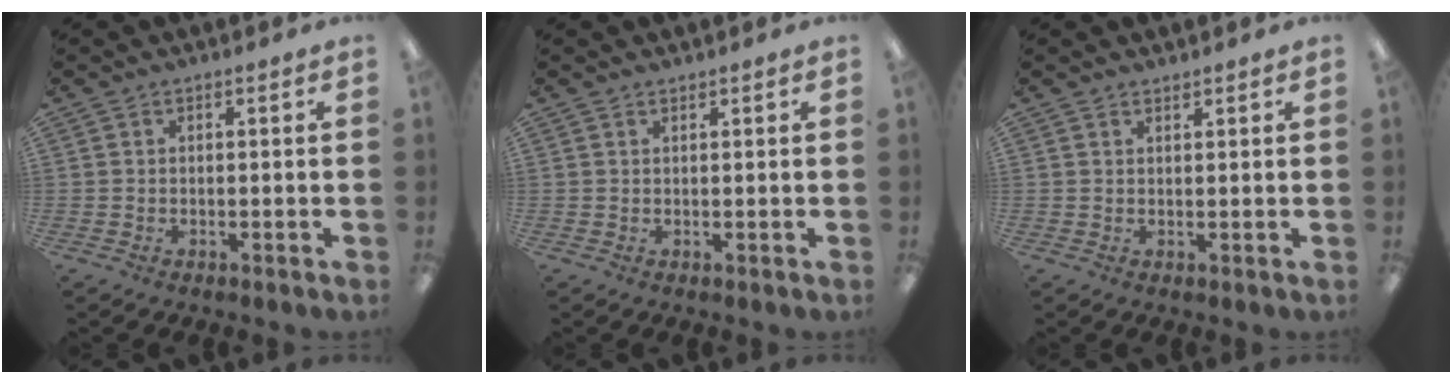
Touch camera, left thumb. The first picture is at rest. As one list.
[{"total": 0.9, "force": [0.9, 0.2, 0.0], "torque": [0.000, 0.000, 0.017]}, {"total": 1.3, "force": [1.3, 0.3, 0.0], "torque": [0.000, -0.002, 0.025]}]